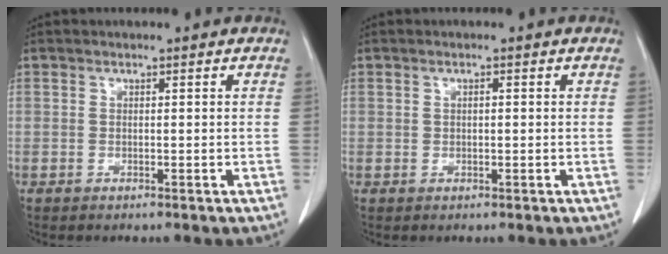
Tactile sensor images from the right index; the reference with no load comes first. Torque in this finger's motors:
{"motor_torque": [-0.01, -0.01, 0.07, 0.00]}